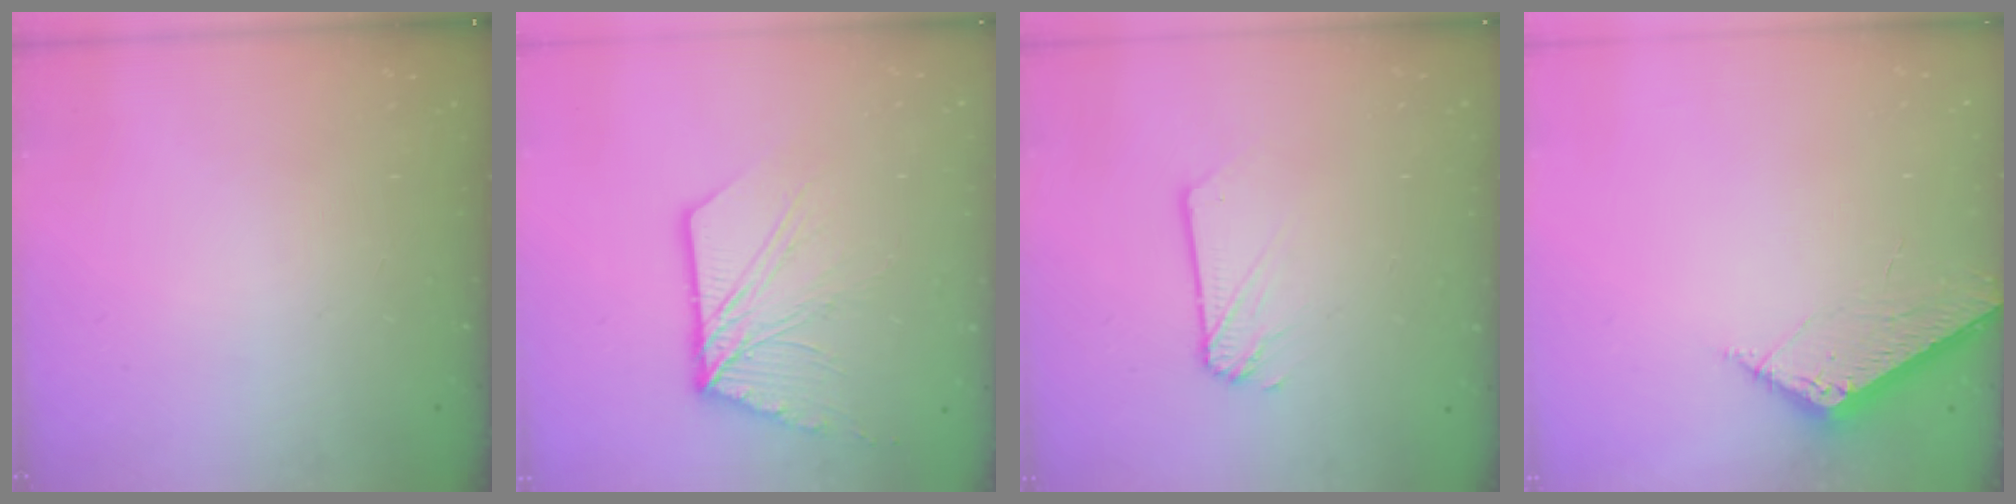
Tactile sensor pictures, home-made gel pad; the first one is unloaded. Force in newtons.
{"total": 12.9, "press": 12.8, "slide": 1.4}
{"total": 1.9, "press": 1.9, "slide": 0.3}
{"total": 5.8, "press": 5.8, "slide": 0.6}